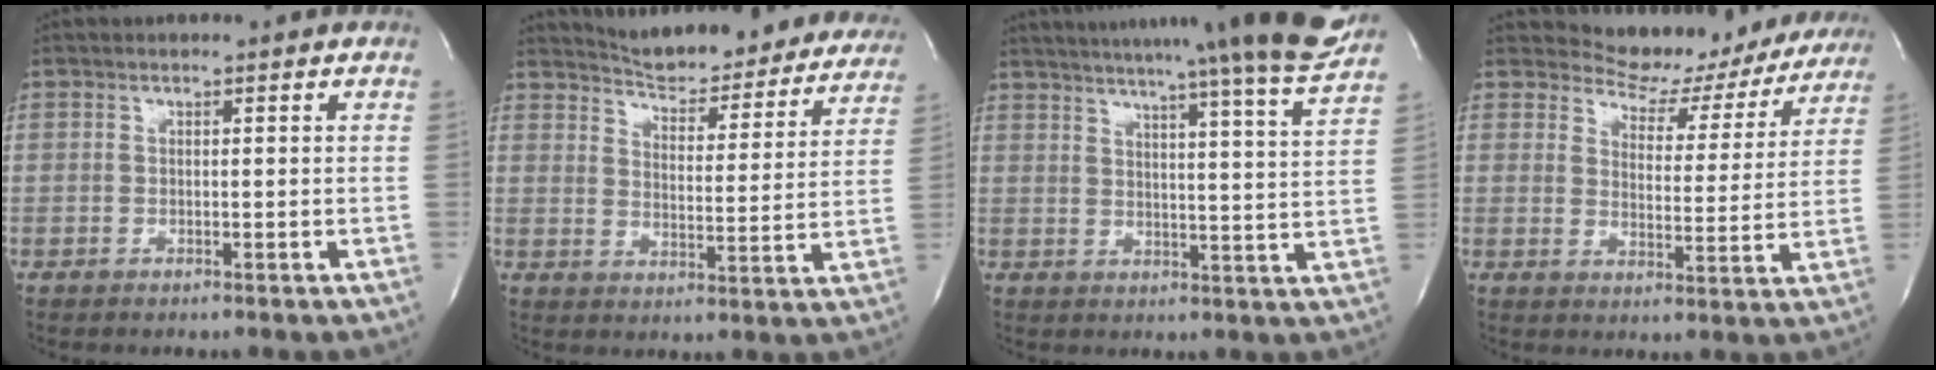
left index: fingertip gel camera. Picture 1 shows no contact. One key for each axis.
{"total": 21.7, "fx": 20.3, "fy": 5.3, "fz": 5.5, "tx": -0.070, "ty": -0.041, "tz": 0.250}
{"total": 24.5, "fx": 21.8, "fy": -1.5, "fz": 11.2, "tx": -0.179, "ty": -0.056, "tz": 0.274}
{"total": 12.4, "fx": 11.7, "fy": 4.2, "fz": 0.6, "tx": 0.006, "ty": -0.017, "tz": 0.130}